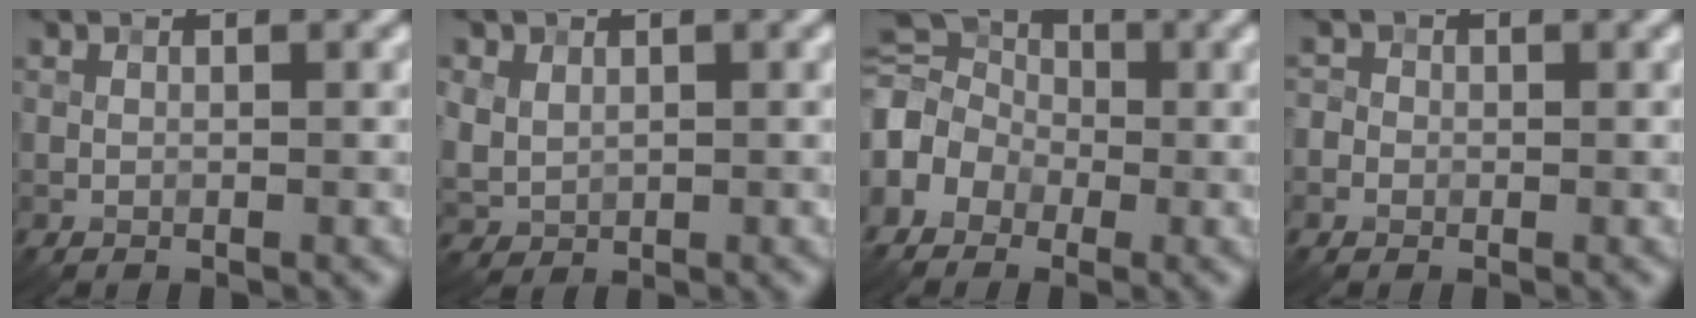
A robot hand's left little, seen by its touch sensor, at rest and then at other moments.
{"total": 2.6, "force": [0.9, 2.1, 1.3], "torque": [-0.031, -0.002, 0.020]}
{"total": 8.5, "force": [-1.4, 7.0, 4.7], "torque": [-0.101, 0.014, -0.056]}
{"total": 1.5, "force": [0.0, 1.4, 0.5], "torque": [0.004, 0.006, -0.010]}